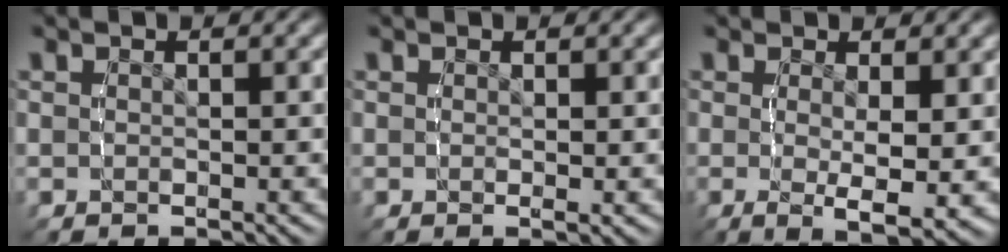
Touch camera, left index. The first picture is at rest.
{"total": 0.6, "force": [0.3, 0.1, 0.5], "torque": [-0.004, 0.000, 0.005]}
{"total": 4.9, "force": [-1.0, 0.9, 4.8], "torque": [-0.066, -0.019, -0.006]}